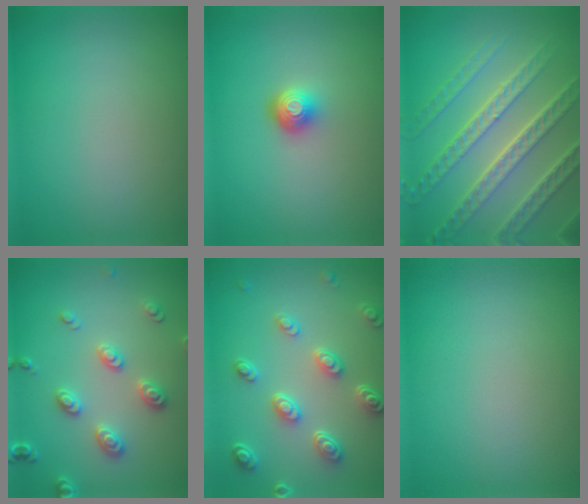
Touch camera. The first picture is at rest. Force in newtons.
{"total": 2.2, "press": 1.5, "slide": 1.6}
{"total": 7.6, "press": 5.6, "slide": 5.2}
{"total": 2.8, "press": 2.7, "slide": 0.8}
{"total": 4.6, "press": 3.3, "slide": 3.1}
{"total": 0.0}